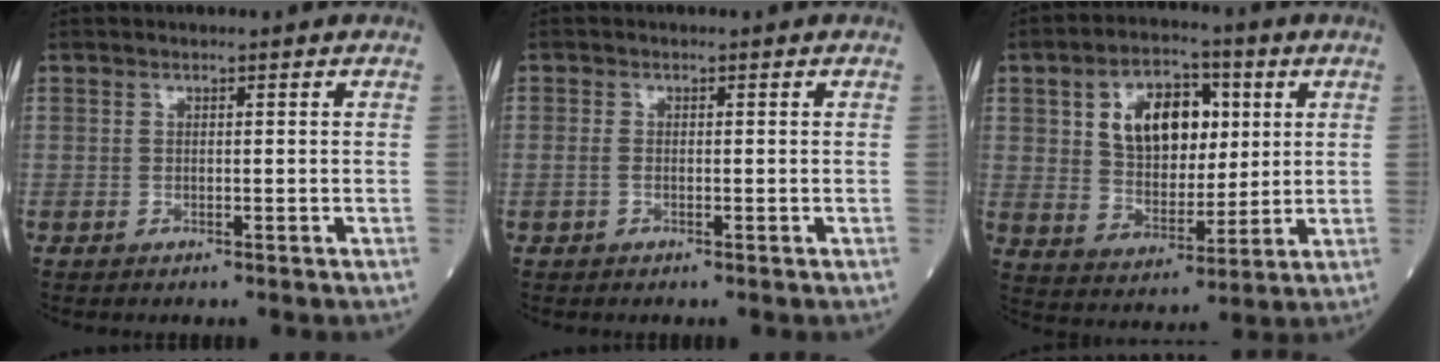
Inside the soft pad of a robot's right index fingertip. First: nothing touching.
{"total": 0.9, "force": [-0.3, 0.6, 0.7], "torque": [-0.017, 0.000, -0.004]}
{"total": 12.0, "force": [3.6, 7.2, 8.9], "torque": [-0.161, 0.020, 0.065]}